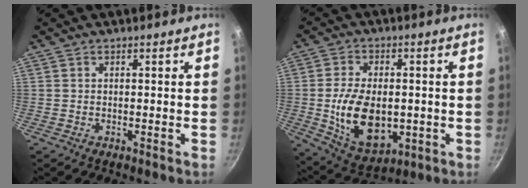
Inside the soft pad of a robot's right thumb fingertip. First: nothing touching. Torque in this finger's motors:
{"motor_torque": [-0.22, 1.17, 0.90, 0.72, 0.14]}